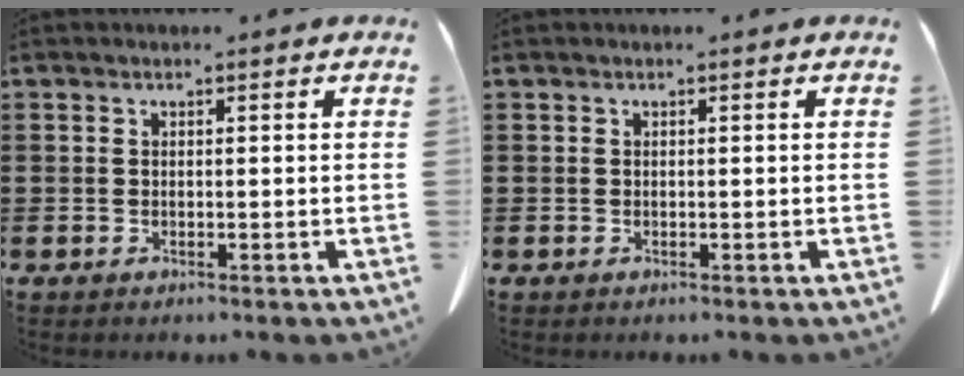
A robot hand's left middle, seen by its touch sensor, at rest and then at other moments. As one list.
[{"total": 0.0}]